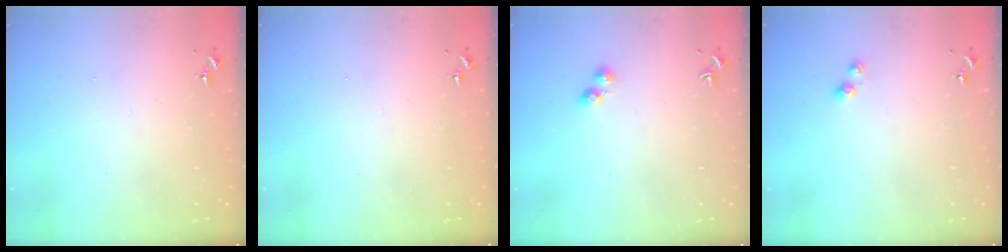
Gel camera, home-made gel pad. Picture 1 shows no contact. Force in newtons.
{"total": 0.0}
{"total": 2.5, "press": 2.4, "slide": 0.6}
{"total": 4.1, "press": 4.1, "slide": 0.5}